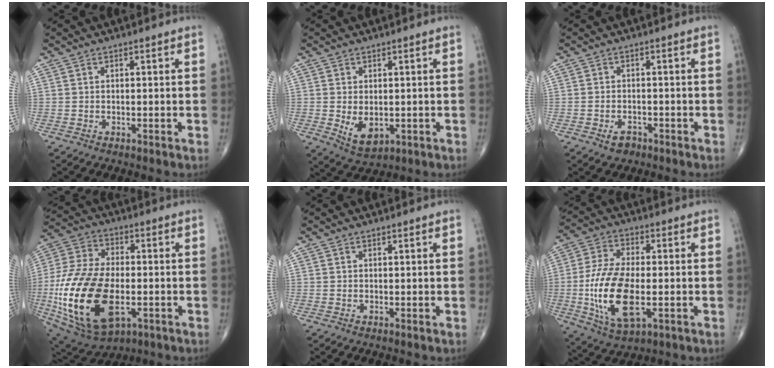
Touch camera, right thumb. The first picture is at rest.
{"total": 5.4, "force": [-0.7, 3.4, 4.2], "torque": [-0.064, -0.015, 0.004]}
{"total": 2.5, "force": [-1.4, 1.6, 1.2], "torque": [-0.017, 0.005, -0.019]}
{"total": 24.6, "force": [-5.1, 13.4, 19.9], "torque": [-0.403, -0.003, -0.074]}
{"total": 0.0}
{"total": 15.6, "force": [-2.6, 7.3, 13.6], "torque": [-0.275, -0.003, -0.042]}